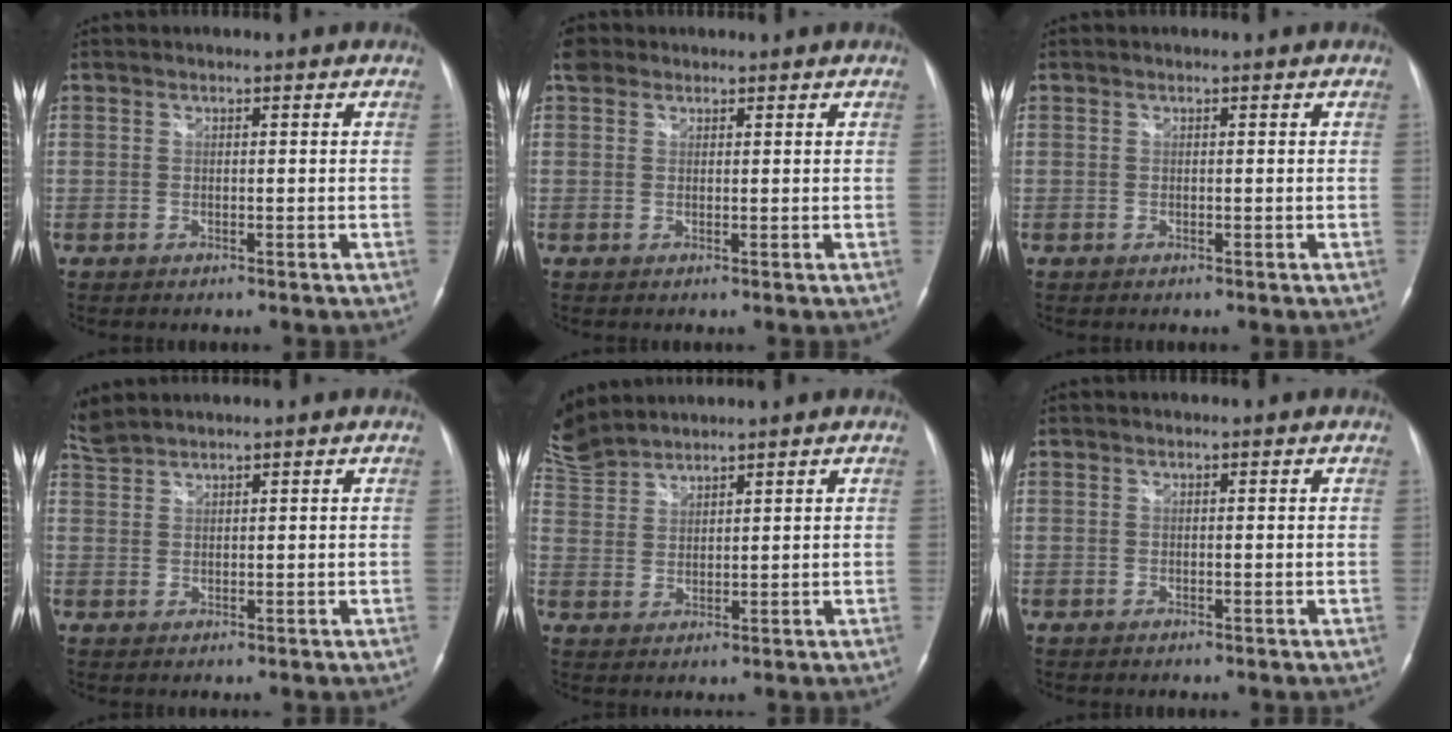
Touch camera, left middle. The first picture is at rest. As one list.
[{"total": 2.6, "force": [1.7, 1.9, 0.6], "torque": [-0.015, 0.021, 0.029]}, {"total": 0.0}, {"total": 3.2, "force": [3.2, 0.1, 0.1], "torque": [-0.019, 0.017, 0.072]}, {"total": 9.3, "force": [8.8, 2.3, 2.1], "torque": [-0.072, 0.017, 0.188]}, {"total": 0.0}]